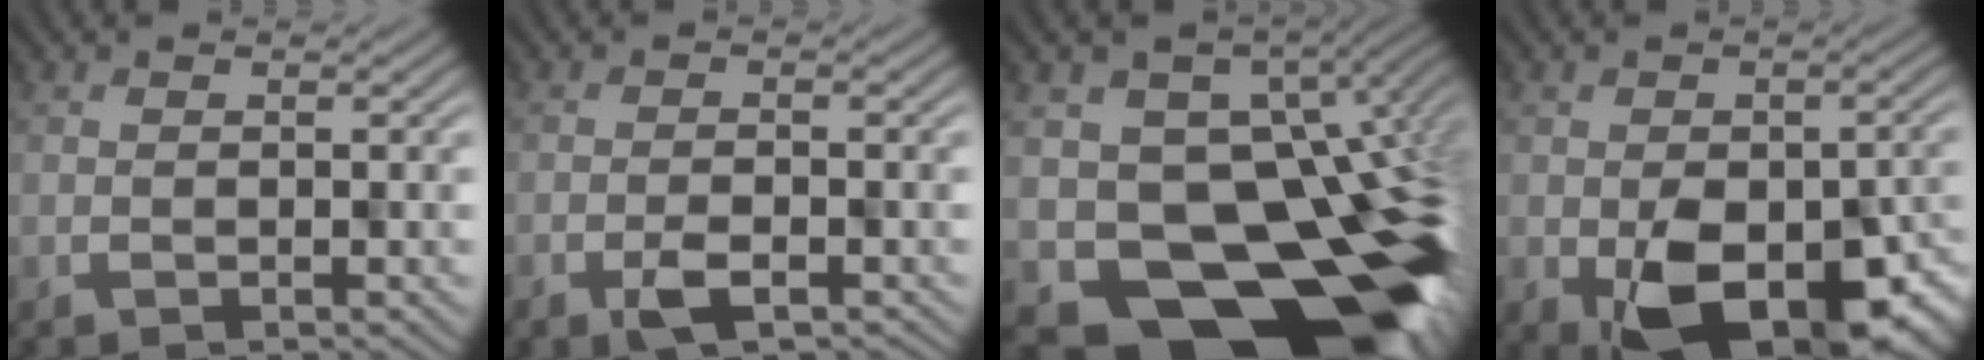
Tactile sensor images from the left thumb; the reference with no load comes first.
{"total": 2.0, "force": [-1.3, 0.7, 1.3], "torque": [-0.034, -0.007, -0.017]}
{"total": 18.9, "force": [-6.4, 14.5, 10.2], "torque": [-0.130, -0.048, -0.058]}
{"total": 12.8, "force": [-5.1, 7.2, 9.2], "torque": [-0.131, -0.037, -0.066]}